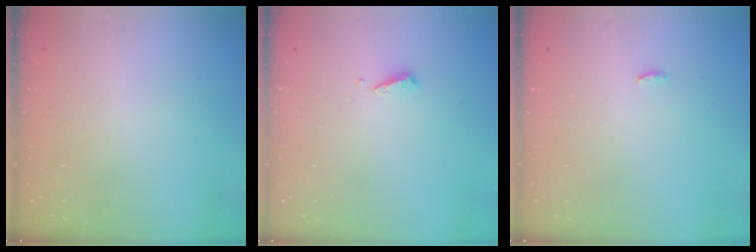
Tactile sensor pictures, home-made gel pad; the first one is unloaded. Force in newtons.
{"total": 3.1, "press": 3.1, "slide": 0.2}
{"total": 3.4, "press": 3.3, "slide": 1.0}